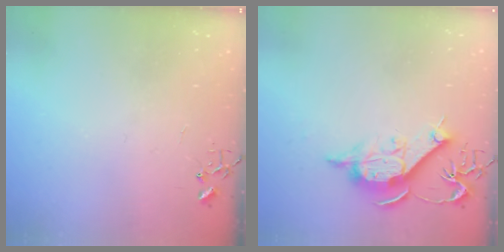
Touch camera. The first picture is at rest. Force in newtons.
{"total": 11.7, "press": 11.7, "slide": 0.6}